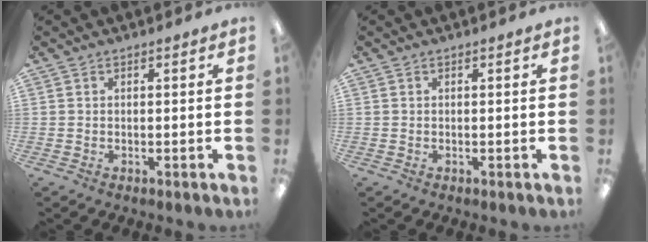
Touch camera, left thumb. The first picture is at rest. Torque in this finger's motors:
{"motor_torque": [0.00, 0.00, 0.11, -0.10, 0.00]}